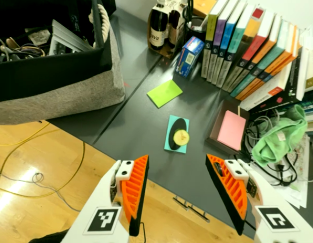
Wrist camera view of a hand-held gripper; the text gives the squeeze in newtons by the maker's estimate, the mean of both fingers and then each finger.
{"total": 0.0}